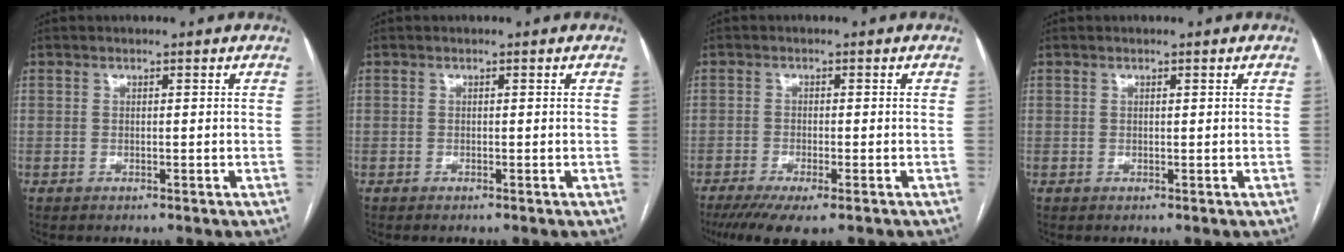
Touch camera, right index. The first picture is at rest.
{"total": 0.0}
{"total": 7.9, "force": [-5.7, 1.3, 5.4], "torque": [-0.082, -0.018, -0.089]}
{"total": 0.0}